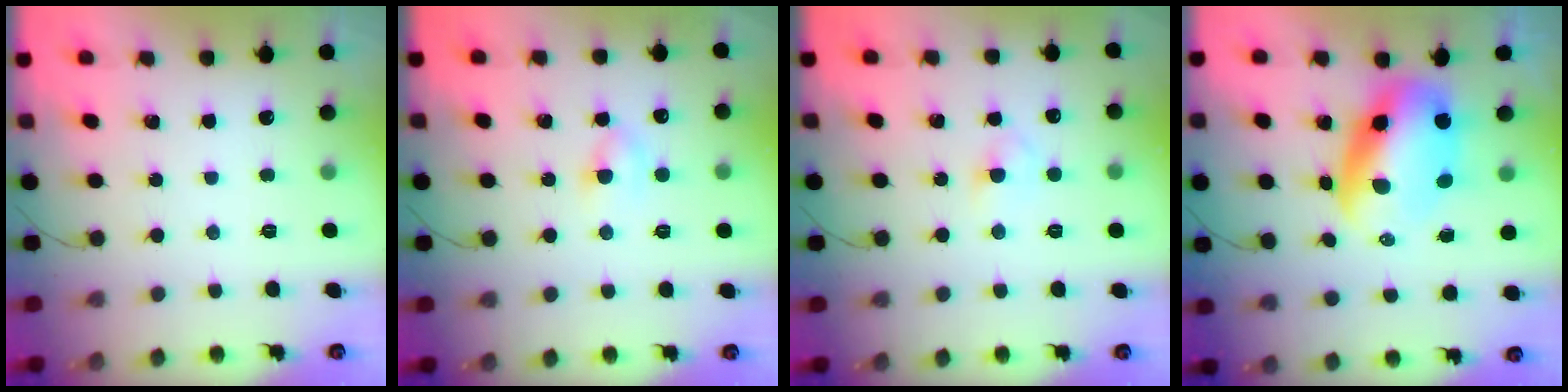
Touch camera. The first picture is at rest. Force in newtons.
{"total": 4.0, "press": 3.7, "slide": 1.5}
{"total": 3.0, "press": 2.7, "slide": 1.2}
{"total": 9.3, "press": 9.0, "slide": 2.2}